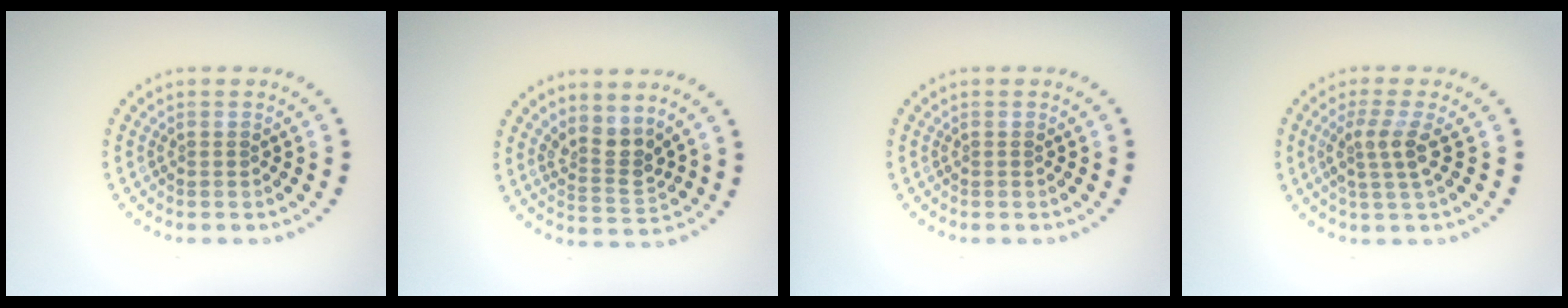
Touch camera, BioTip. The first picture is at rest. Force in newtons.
{"total": 2.8, "press": 2.1, "slide": 1.8}
{"total": 0.0}
{"total": 2.8, "press": 2.1, "slide": 1.8}